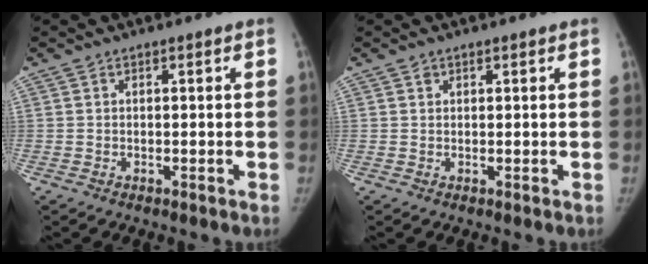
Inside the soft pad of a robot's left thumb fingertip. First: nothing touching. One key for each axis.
{"total": 0.8, "fx": 0.4, "fy": 0.6, "fz": 0.1, "tx": 0.008, "ty": -0.002, "tz": 0.005}